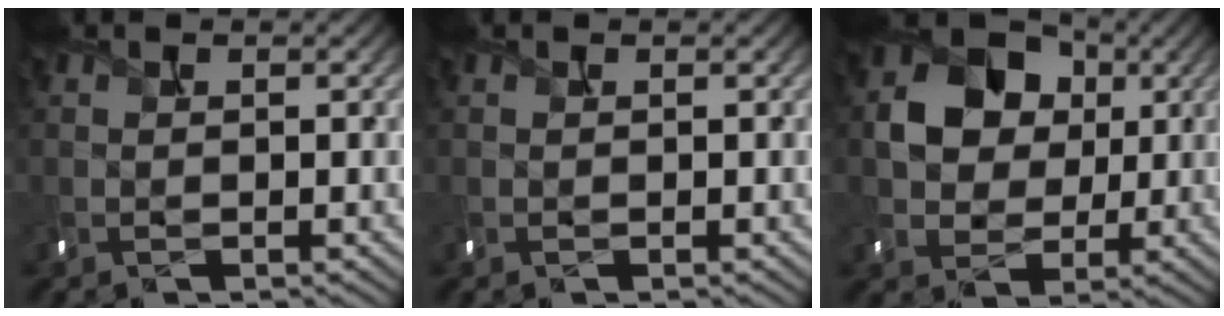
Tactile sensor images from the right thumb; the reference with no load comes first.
{"total": 0.0}
{"total": 9.6, "force": [2.3, 7.7, 5.3], "torque": [-0.102, 0.005, 0.024]}